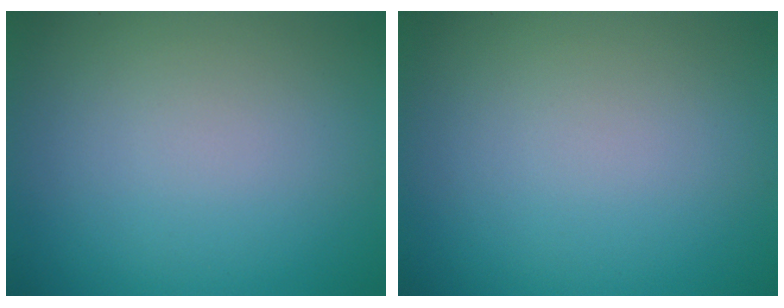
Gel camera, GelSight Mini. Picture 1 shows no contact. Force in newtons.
{"total": 0.0}